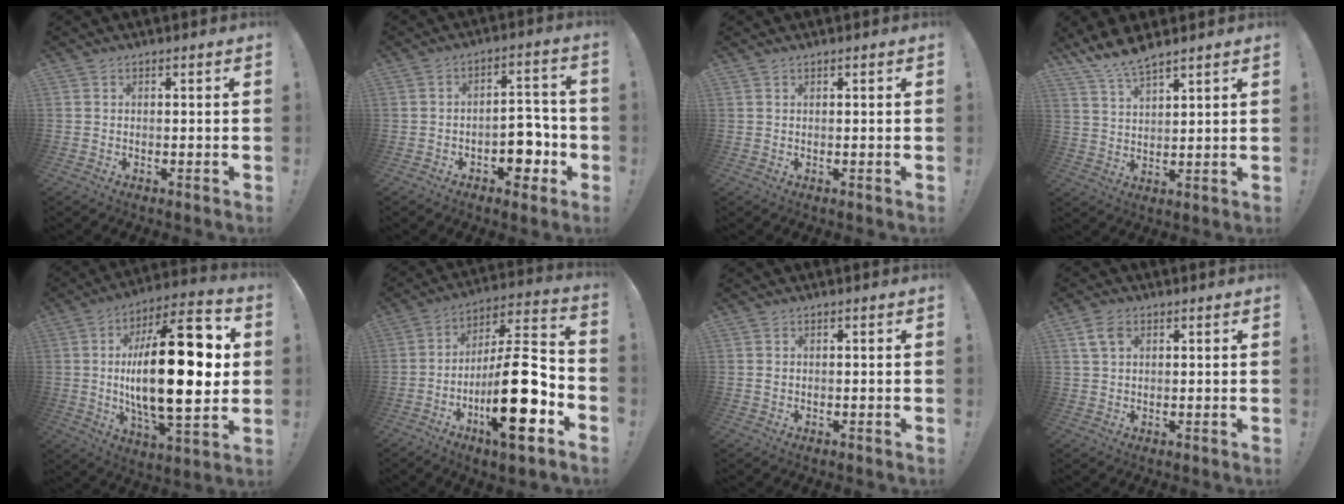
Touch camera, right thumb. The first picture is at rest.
{"total": 9.6, "force": [-3.7, 6.5, 6.0], "torque": [-0.048, 0.023, -0.059]}
{"total": 0.7, "force": [0.7, -0.1, 0.0], "torque": [0.008, -0.003, 0.011]}
{"total": 7.5, "force": [6.7, 1.2, 3.0], "torque": [-0.065, -0.036, 0.125]}
{"total": 30.0, "force": [2.1, 11.8, 27.5], "torque": [-0.467, -0.017, 0.026]}
{"total": 23.1, "force": [-7.8, 6.7, 20.7], "torque": [-0.347, 0.047, -0.122]}
{"total": 0.5, "force": [0.1, 0.5, 0.2], "torque": [-0.006, 0.003, 0.002]}
{"total": 4.7, "force": [2.1, 3.0, 3.0], "torque": [-0.054, 0.003, 0.040]}